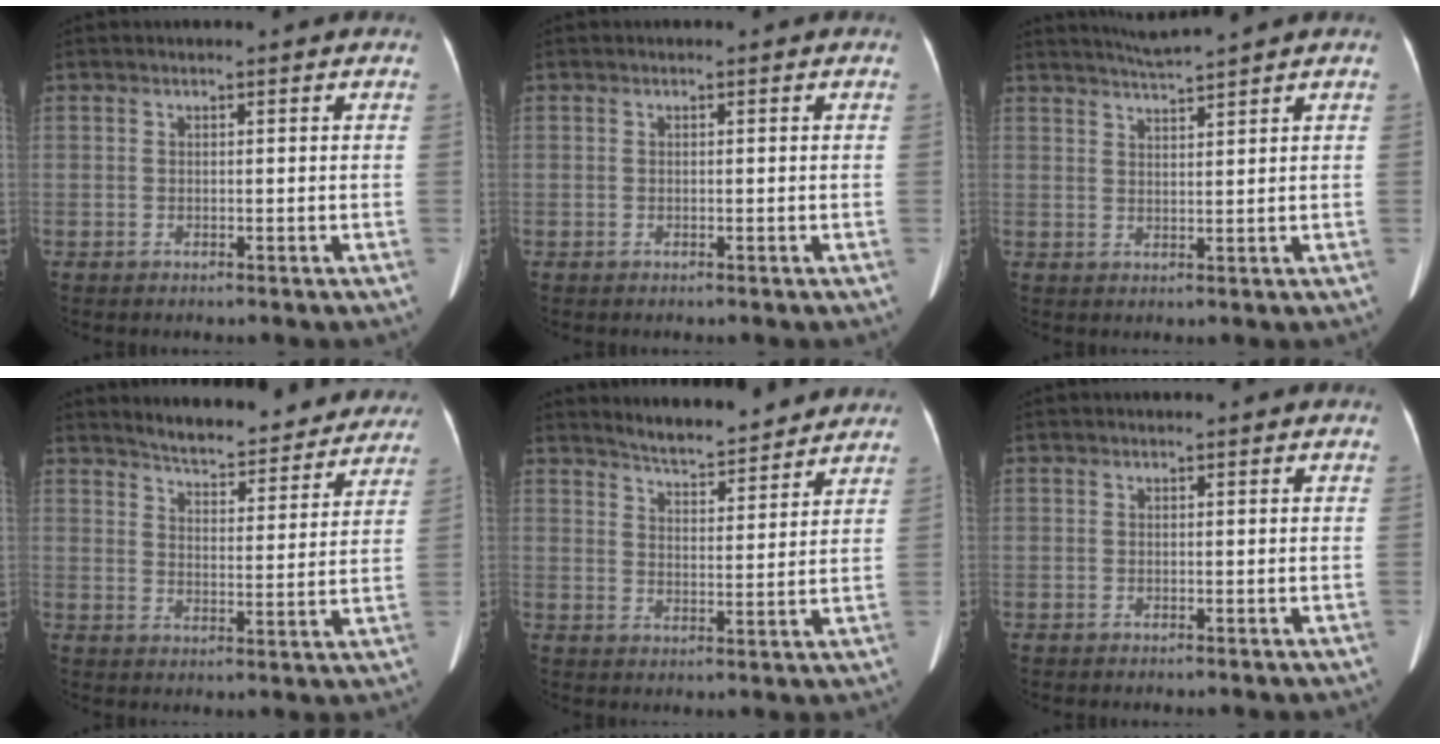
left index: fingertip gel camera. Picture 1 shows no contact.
{"total": 0.0}
{"total": 4.0, "force": [3.6, -1.5, 0.9], "torque": [-0.018, 0.001, 0.069]}
{"total": 17.0, "force": [15.9, 3.6, 4.9], "torque": [-0.050, -0.010, 0.196]}
{"total": 9.9, "force": [9.4, 1.3, 2.7], "torque": [-0.044, 0.008, 0.133]}
{"total": 0.0}